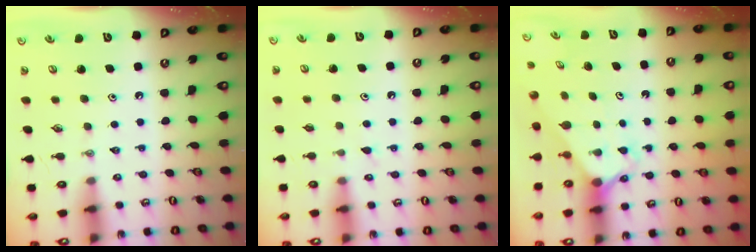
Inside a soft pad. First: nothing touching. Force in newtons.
{"total": 6.7, "press": 6.7, "slide": 0.5}
{"total": 2.2, "press": 2.2, "slide": 0.2}